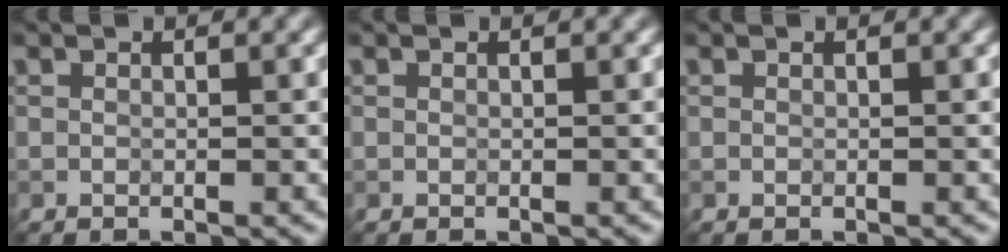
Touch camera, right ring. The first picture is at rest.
{"total": 0.0}
{"total": 0.0}